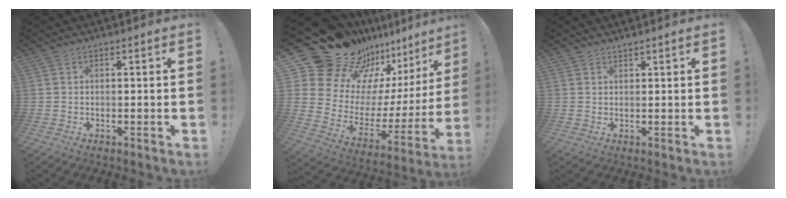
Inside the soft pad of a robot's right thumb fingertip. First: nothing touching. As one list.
[{"total": 19.5, "force": [14.1, 10.6, 8.4], "torque": [-0.116, -0.124, 0.283]}, {"total": 1.2, "force": [1.2, 0.2, 0.0], "torque": [0.009, -0.005, 0.022]}]